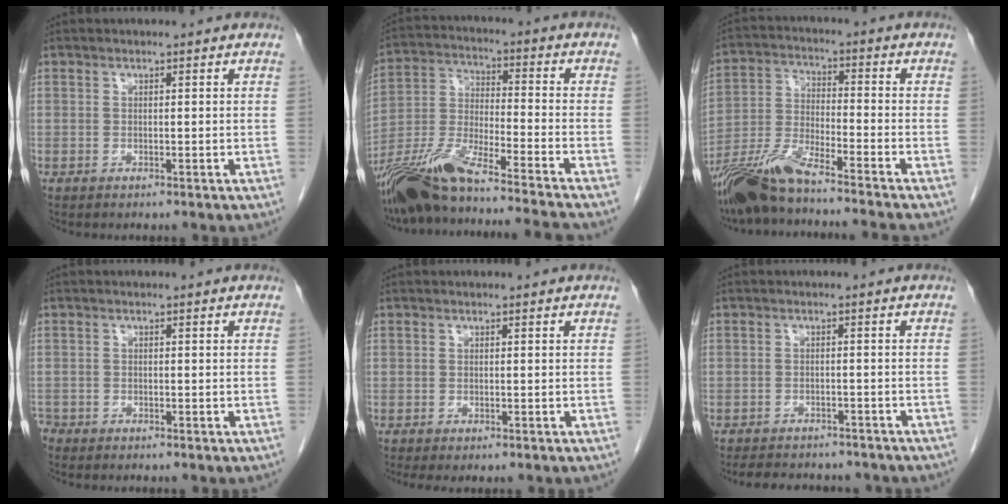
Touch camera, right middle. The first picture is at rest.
{"total": 17.8, "force": [-15.3, -0.8, 9.1], "torque": [-0.202, -0.018, -0.279]}
{"total": 11.4, "force": [-9.8, -0.6, 5.8], "torque": [-0.119, -0.015, -0.187]}
{"total": 1.6, "force": [-1.4, 0.7, 0.1], "torque": [-0.008, -0.003, -0.025]}
{"total": 1.3, "force": [-1.0, 0.5, 0.8], "torque": [-0.012, -0.005, -0.013]}
{"total": 11.5, "force": [-10.1, 3.9, 3.9], "torque": [-0.076, 0.001, -0.119]}